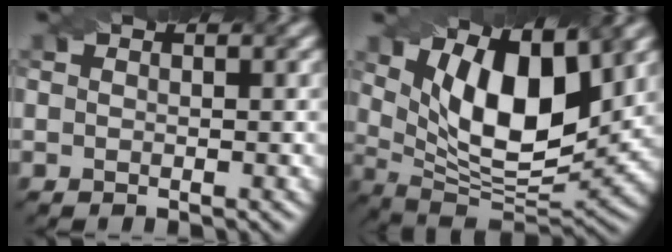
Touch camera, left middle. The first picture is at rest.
{"total": 11.4, "force": [4.2, 5.0, 9.3], "torque": [-0.144, -0.002, 0.068]}